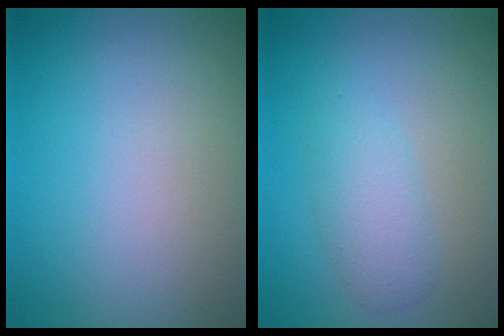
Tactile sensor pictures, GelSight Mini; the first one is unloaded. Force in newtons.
{"total": 2.5, "press": 2.5, "slide": 0.0}